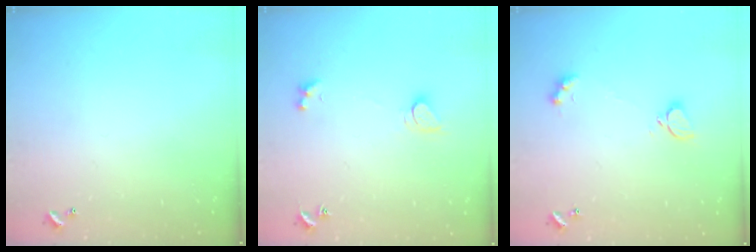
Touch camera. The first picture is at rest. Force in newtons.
{"total": 2.8, "press": 2.7, "slide": 0.5}
{"total": 2.6, "press": 2.5, "slide": 0.6}